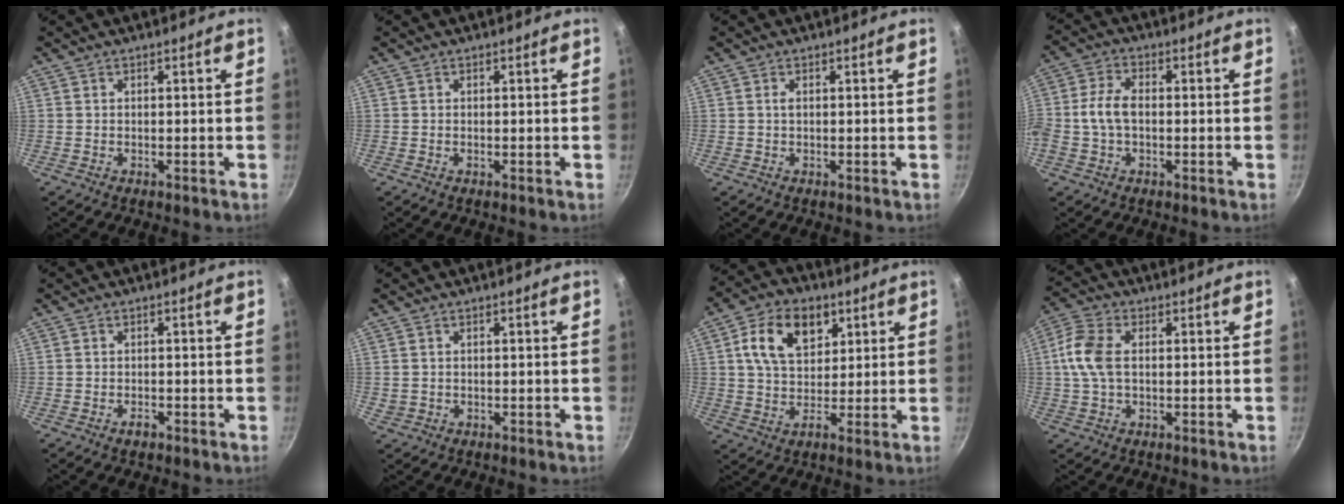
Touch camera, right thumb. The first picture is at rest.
{"total": 0.0}
{"total": 0.6, "force": [0.1, 0.2, 0.6], "torque": [-0.012, 0.000, 0.002]}
{"total": 6.3, "force": [-0.6, 3.8, 5.0], "torque": [-0.100, 0.020, -0.021]}
{"total": 1.5, "force": [-1.0, 0.8, 0.8], "torque": [-0.013, 0.008, -0.017]}
{"total": 0.9, "force": [0.0, 0.8, 0.3], "torque": [-0.005, 0.003, 0.004]}
{"total": 12.0, "force": [4.2, 8.1, 7.8], "torque": [-0.106, 0.001, 0.063]}
{"total": 8.0, "force": [0.6, 4.8, 6.4], "torque": [-0.140, 0.016, 0.004]}